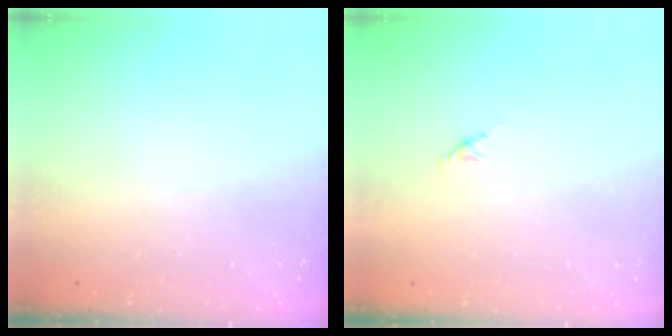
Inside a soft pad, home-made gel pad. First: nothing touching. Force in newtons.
{"total": 2.1, "press": 2.0, "slide": 0.7}